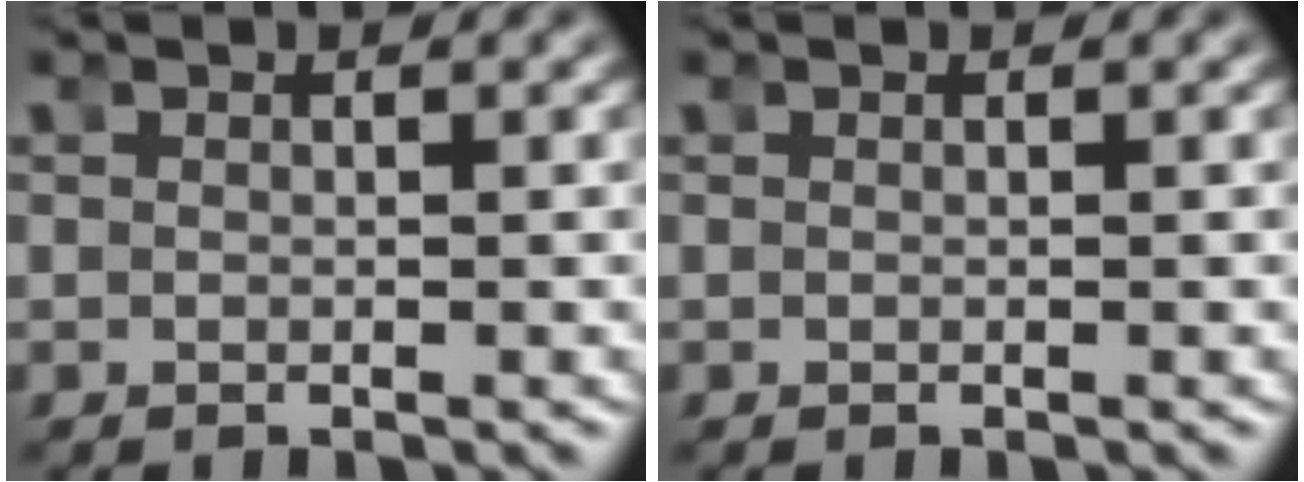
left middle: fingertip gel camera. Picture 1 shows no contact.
{"total": 0.0}